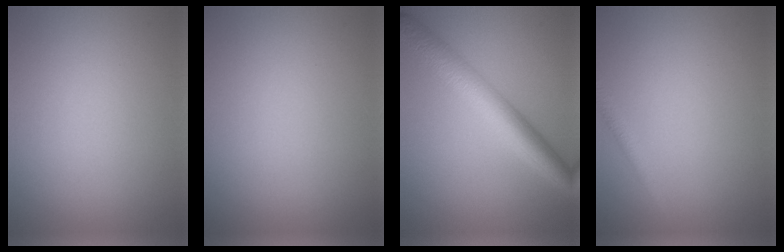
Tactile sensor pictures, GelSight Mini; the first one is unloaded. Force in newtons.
{"total": 0.0}
{"total": 6.0, "press": 6.0, "slide": 0.1}
{"total": 1.2, "press": 1.2, "slide": 0.0}